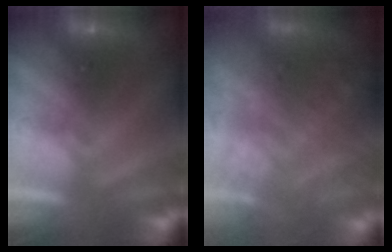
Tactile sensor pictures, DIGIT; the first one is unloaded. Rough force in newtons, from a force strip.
{"total": 7.7}